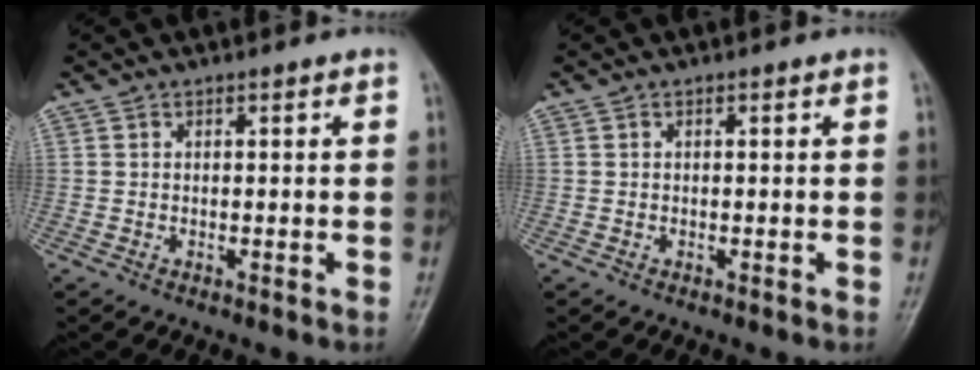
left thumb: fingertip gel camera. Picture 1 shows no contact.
{"total": 0.0}